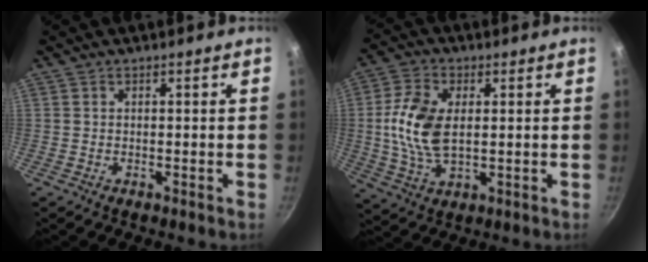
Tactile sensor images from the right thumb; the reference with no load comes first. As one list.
[{"total": 11.6, "force": [1.1, 6.6, 9.5], "torque": [-0.189, 0.003, 0.022]}]